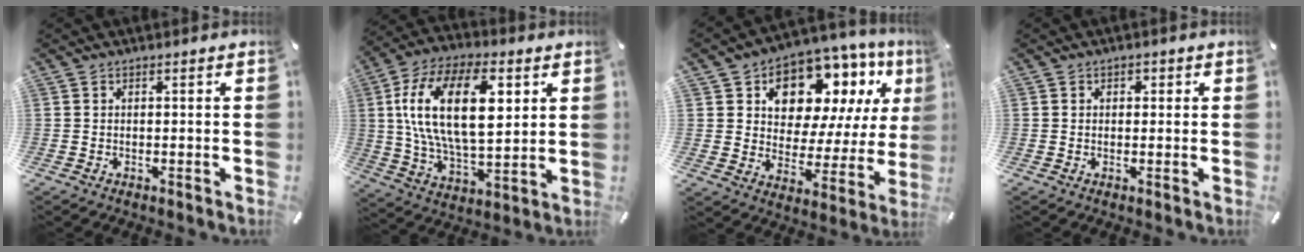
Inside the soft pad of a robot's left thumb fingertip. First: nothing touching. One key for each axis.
{"total": 21.3, "fx": 5.7, "fy": 11.1, "fz": 17.3, "tx": -0.354, "ty": 0.001, "tz": 0.086}
{"total": 12.8, "fx": 8.1, "fy": 8.3, "fz": 5.5, "tx": -0.092, "ty": -0.068, "tz": 0.147}
{"total": 1.1, "fx": 0.1, "fy": 1.1, "fz": 0.4, "tx": 0.000, "ty": 0.005, "tz": -0.002}